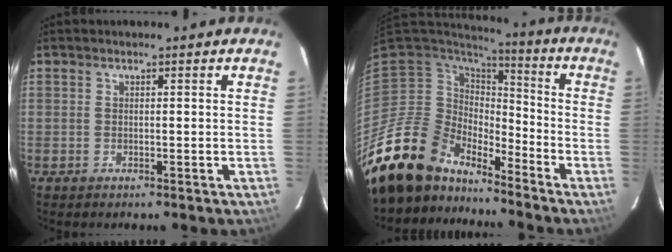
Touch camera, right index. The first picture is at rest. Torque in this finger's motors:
{"motor_torque": [0.84, -0.92, 1.05, 0.21]}